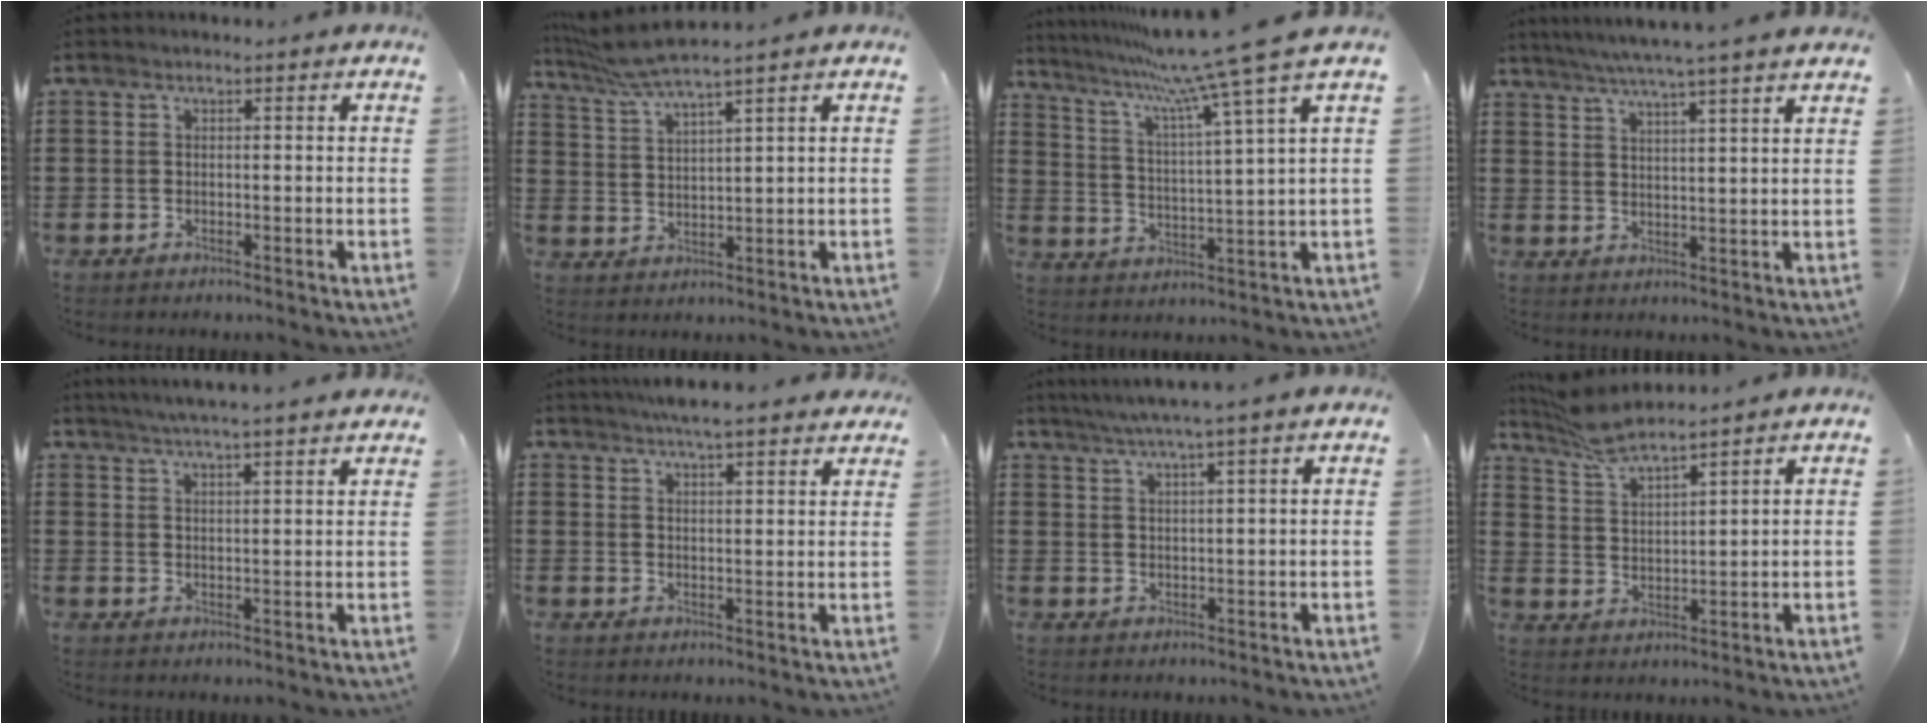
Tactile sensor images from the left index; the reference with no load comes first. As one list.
[{"total": 4.9, "force": [4.3, 0.0, 2.3], "torque": [-0.062, -0.013, 0.076]}, {"total": 10.3, "force": [8.3, -1.7, 5.8], "torque": [-0.144, -0.052, 0.130]}, {"total": 5.1, "force": [4.3, -0.9, 2.5], "torque": [-0.061, -0.021, 0.073]}, {"total": 4.0, "force": [3.8, -0.6, 1.2], "torque": [-0.036, -0.014, 0.066]}, {"total": 4.8, "force": [4.5, 0.2, 1.6], "torque": [-0.043, -0.010, 0.083]}, {"total": 3.9, "force": [3.1, -0.6, 2.2], "torque": [-0.051, -0.008, 0.054]}, {"total": 6.9, "force": [6.2, 0.7, 2.8], "torque": [-0.076, -0.018, 0.114]}]